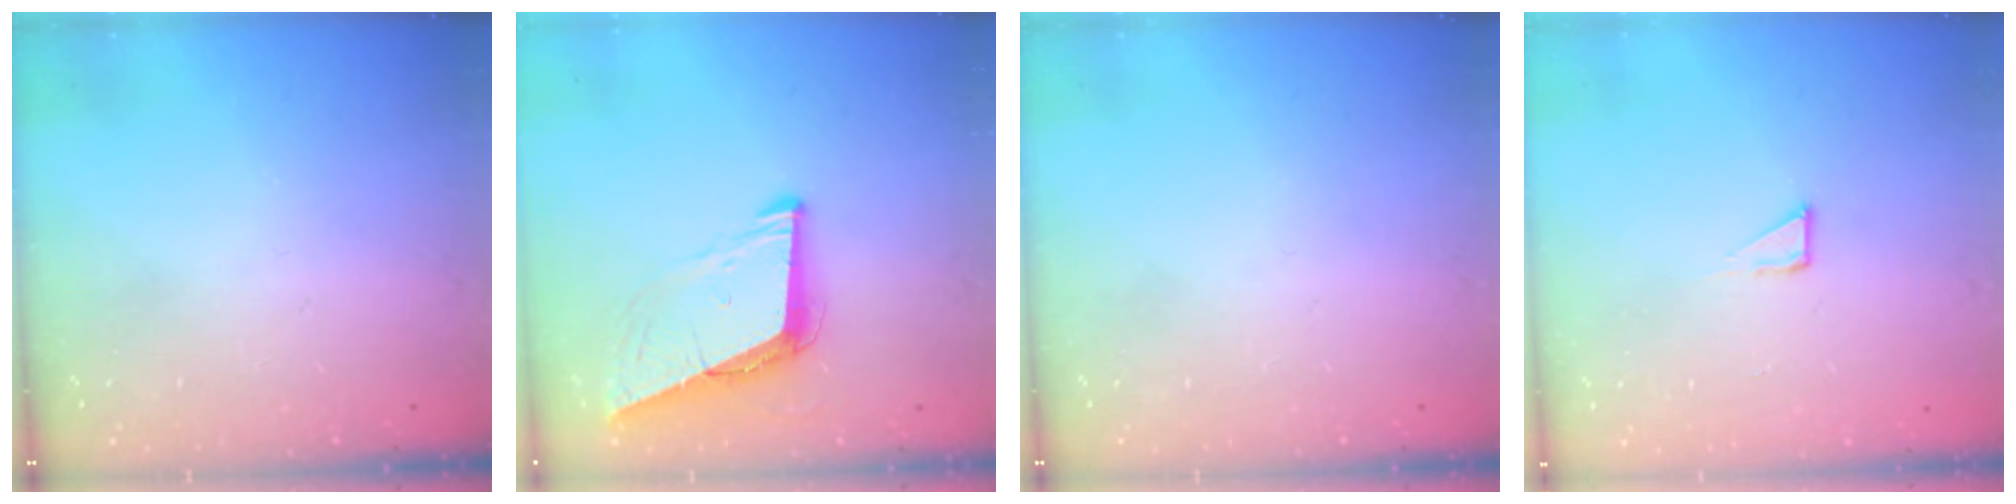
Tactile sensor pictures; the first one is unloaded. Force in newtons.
{"total": 8.9, "press": 8.2, "slide": 3.5}
{"total": 0.0}
{"total": 2.1, "press": 2.1, "slide": 0.1}